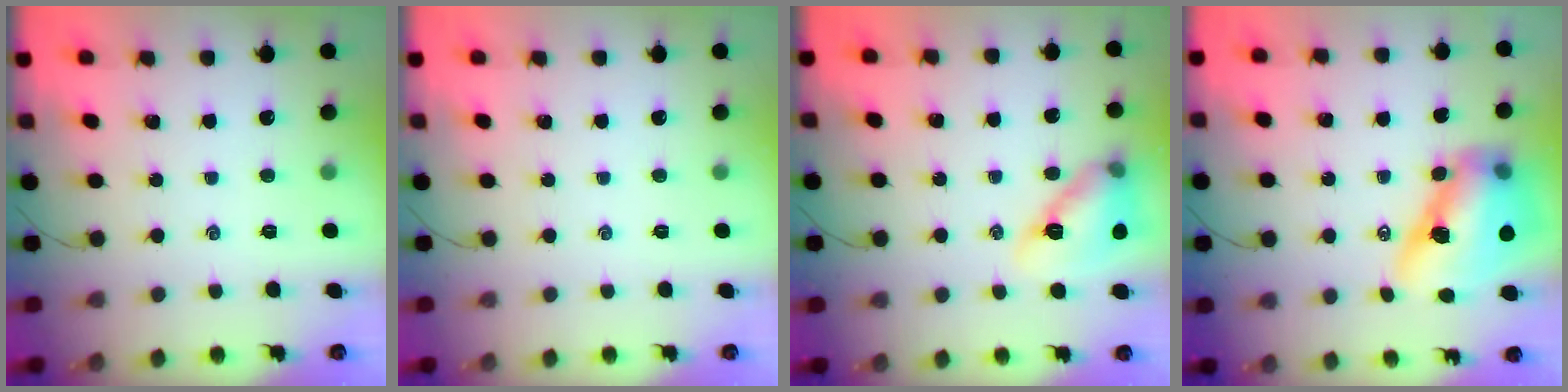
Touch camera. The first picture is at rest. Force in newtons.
{"total": 0.0}
{"total": 13.7, "press": 13.2, "slide": 3.5}
{"total": 15.0, "press": 14.3, "slide": 4.4}